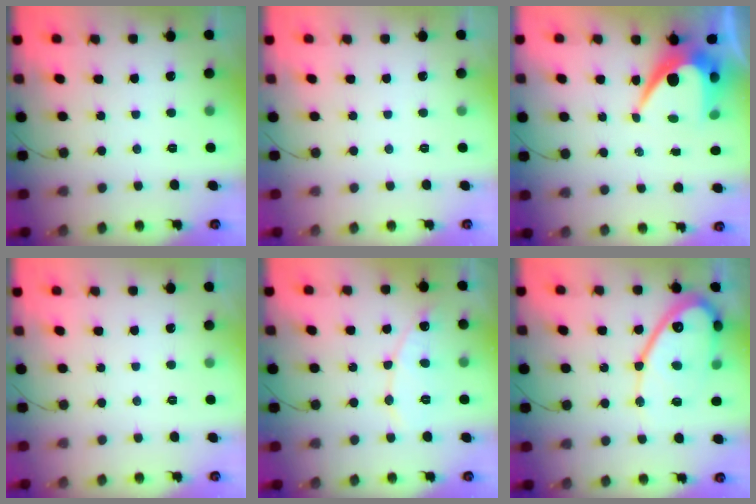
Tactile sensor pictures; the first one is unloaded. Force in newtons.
{"total": 0.0}
{"total": 9.3, "press": 9.3, "slide": 0.8}
{"total": 0.0}
{"total": 7.8, "press": 7.8, "slide": 0.7}
{"total": 16.1, "press": 16.1, "slide": 1.5}